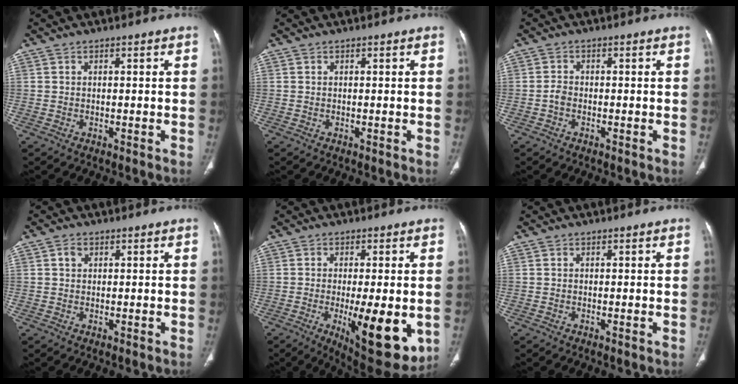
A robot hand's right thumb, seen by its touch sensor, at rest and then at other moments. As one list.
[{"total": 0.0}, {"total": 1.5, "force": [-0.6, 1.0, 1.0], "torque": [-0.020, 0.005, -0.016]}, {"total": 1.5, "force": [0.6, 1.2, 0.7], "torque": [-0.009, 0.001, 0.008]}, {"total": 15.8, "force": [-3.6, 5.2, 14.4], "torque": [-0.186, -0.026, -0.037]}, {"total": 0.0}]